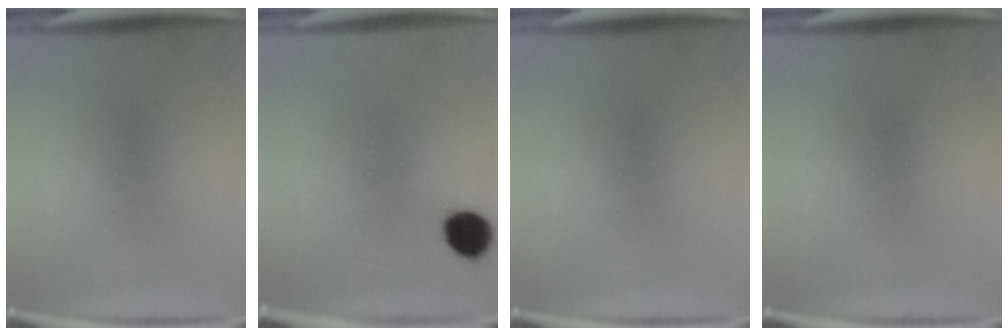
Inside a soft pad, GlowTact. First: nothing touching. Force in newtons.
{"total": 6.4}
{"total": 0.0}
{"total": 0.0}